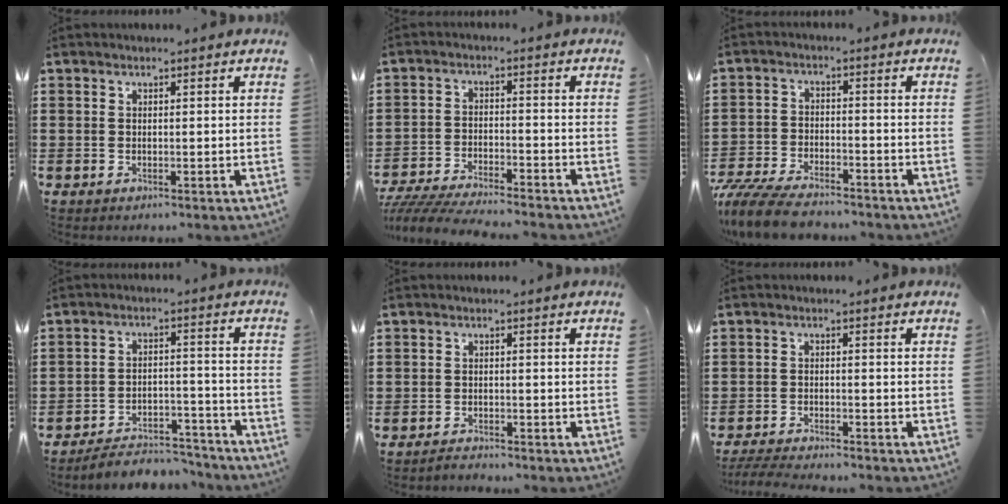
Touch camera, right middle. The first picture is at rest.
{"total": 5.2, "force": [-5.0, 0.2, 1.3], "torque": [-0.036, -0.008, -0.102]}
{"total": 6.8, "force": [-6.3, 1.1, 2.3], "torque": [-0.058, 0.000, -0.124]}
{"total": 5.3, "force": [-5.1, 0.8, 1.0], "torque": [-0.018, 0.007, -0.101]}
{"total": 1.6, "force": [-1.6, 0.2, -0.1], "torque": [-0.003, 0.002, -0.033]}
{"total": 3.3, "force": [-3.2, 0.0, 0.9], "torque": [-0.023, -0.006, -0.065]}